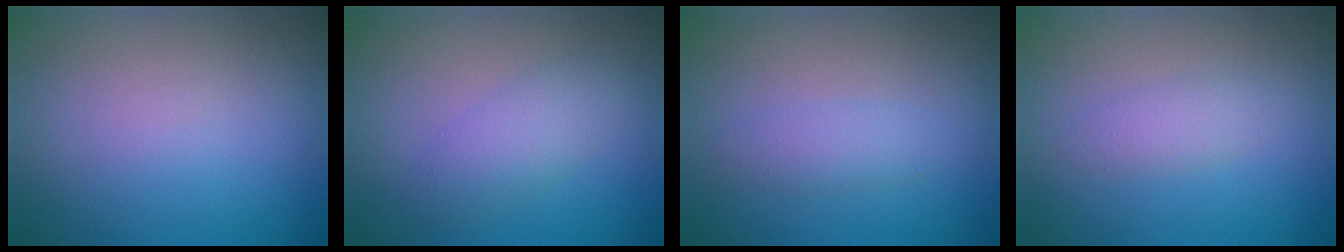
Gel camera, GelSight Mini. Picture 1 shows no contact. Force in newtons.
{"total": 2.7, "press": 2.7, "slide": 0.1}
{"total": 1.6, "press": 1.6, "slide": 0.1}
{"total": 1.6, "press": 1.6, "slide": 0.1}